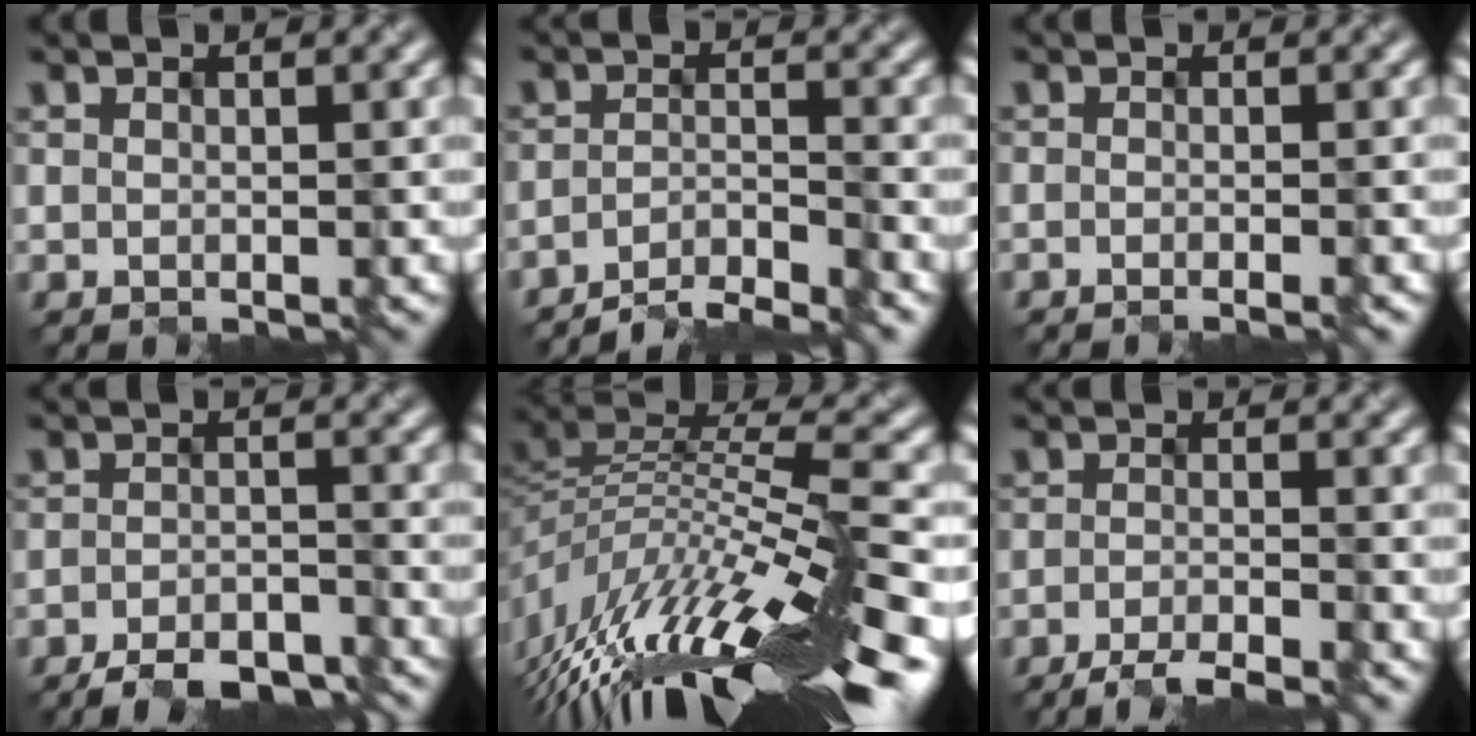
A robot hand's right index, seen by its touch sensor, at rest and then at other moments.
{"total": 4.3, "force": [-3.9, 0.5, 1.6], "torque": [-0.018, 0.002, -0.074]}
{"total": 1.2, "force": [-0.6, 0.3, 0.9], "torque": [-0.004, -0.001, -0.019]}
{"total": 5.1, "force": [-4.5, 1.1, 2.1], "torque": [-0.031, -0.006, -0.071]}
{"total": 13.1, "force": [-6.9, 3.8, 10.5], "torque": [-0.205, 0.027, -0.122]}
{"total": 3.8, "force": [-3.0, 0.5, 2.2], "torque": [-0.029, -0.005, -0.058]}